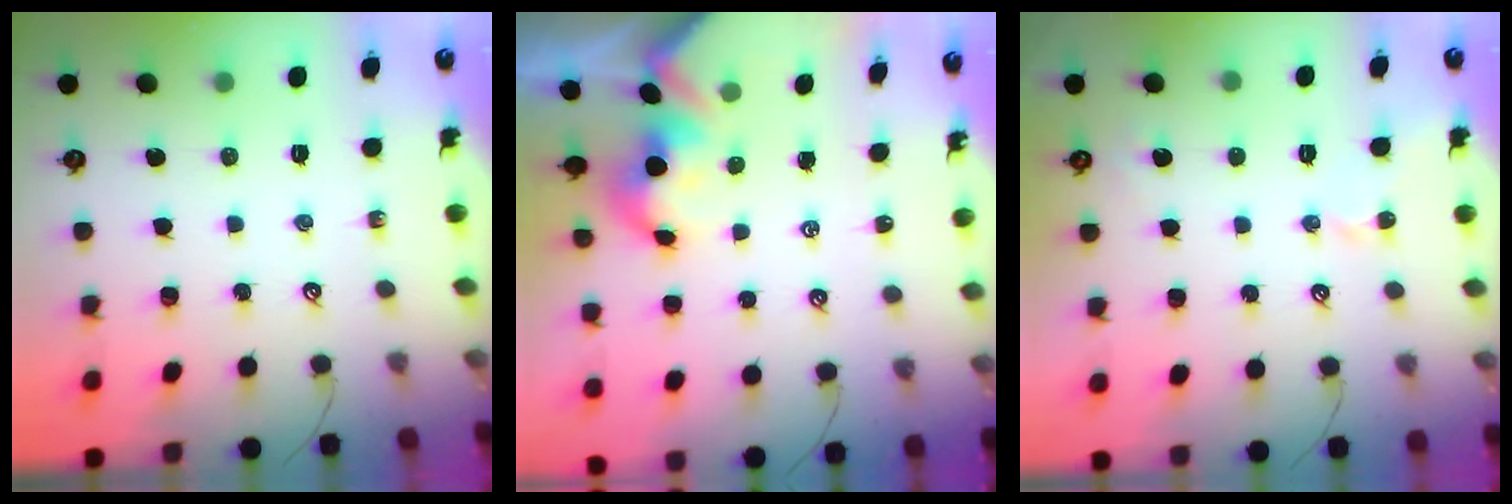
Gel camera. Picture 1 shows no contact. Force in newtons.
{"total": 2.1, "press": 2.1, "slide": 0.2}
{"total": 2.6, "press": 2.6, "slide": 0.1}